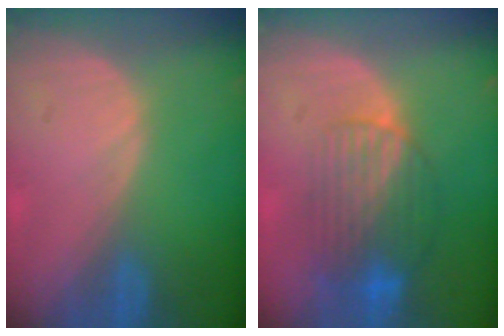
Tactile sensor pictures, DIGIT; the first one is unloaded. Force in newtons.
{"total": 8.5, "press": 7.3, "slide": 4.3}